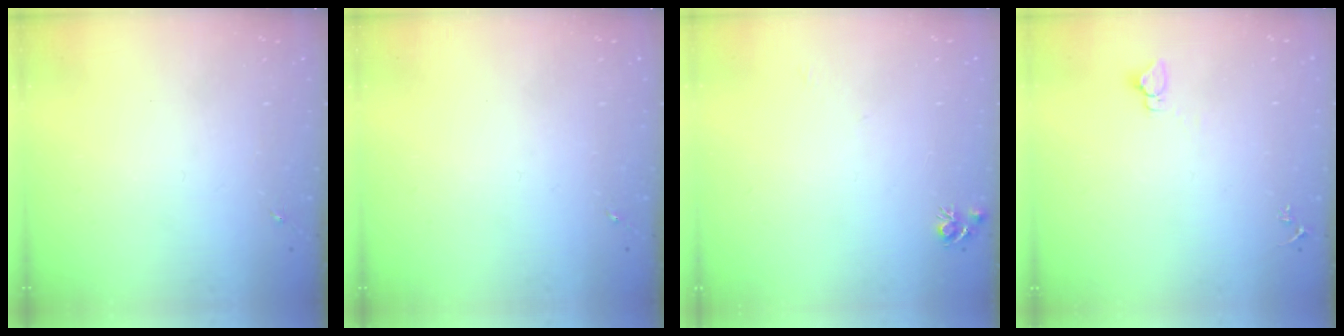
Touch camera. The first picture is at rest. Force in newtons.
{"total": 0.0}
{"total": 5.1, "press": 5.0, "slide": 0.7}
{"total": 2.9, "press": 2.9, "slide": 0.1}